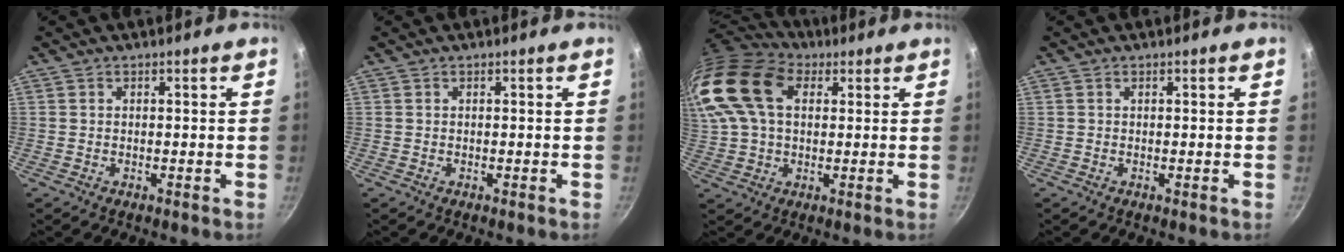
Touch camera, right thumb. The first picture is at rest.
{"total": 0.0}
{"total": 21.7, "force": [6.6, 14.2, 15.1], "torque": [-0.323, 0.025, 0.111]}
{"total": 0.0}